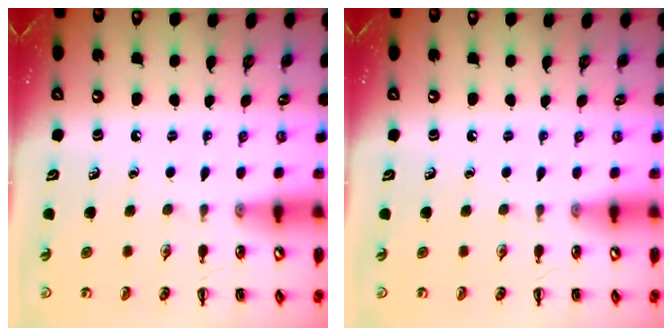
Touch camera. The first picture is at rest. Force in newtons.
{"total": 0.0}